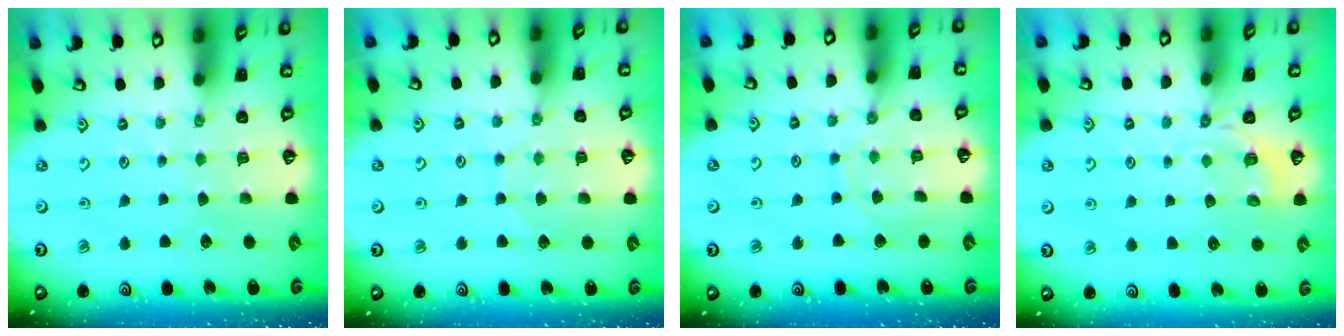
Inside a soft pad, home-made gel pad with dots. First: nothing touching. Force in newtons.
{"total": 5.5, "press": 5.5, "slide": 0.5}
{"total": 7.3, "press": 7.2, "slide": 0.6}
{"total": 2.9, "press": 2.2, "slide": 1.8}